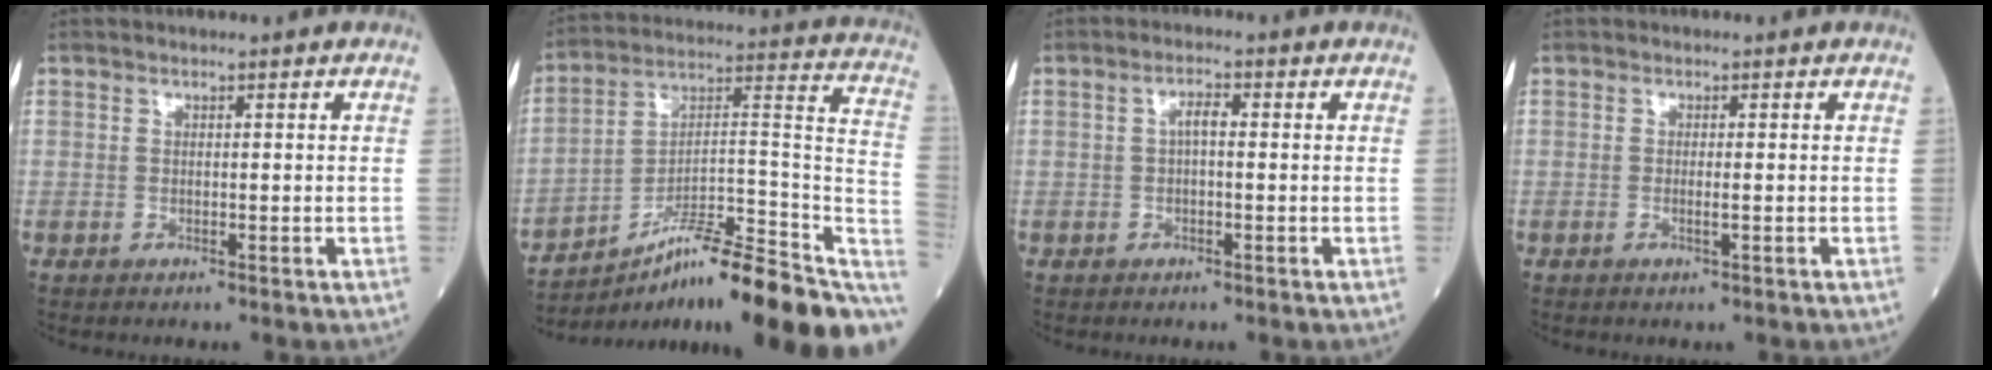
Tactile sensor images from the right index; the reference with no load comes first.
{"total": 25.0, "force": [-16.6, 4.1, 18.2], "torque": [-0.176, 0.040, -0.250]}
{"total": 2.2, "force": [0.1, 0.7, 2.1], "torque": [-0.037, 0.006, 0.001]}
{"total": 1.1, "force": [-0.3, -0.1, 1.1], "torque": [-0.022, -0.003, -0.005]}